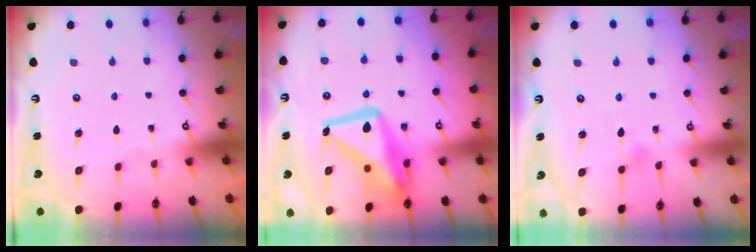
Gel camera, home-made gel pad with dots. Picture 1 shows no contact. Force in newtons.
{"total": 18.0, "press": 18.0, "slide": 1.7}
{"total": 4.2, "press": 4.2, "slide": 0.6}